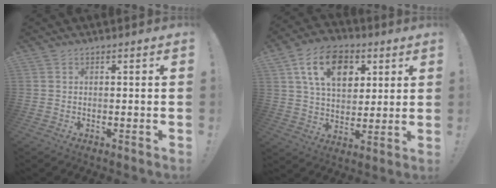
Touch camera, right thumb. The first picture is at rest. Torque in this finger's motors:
{"motor_torque": [1.17, 2.95, 0.20, 0.22, 0.47]}